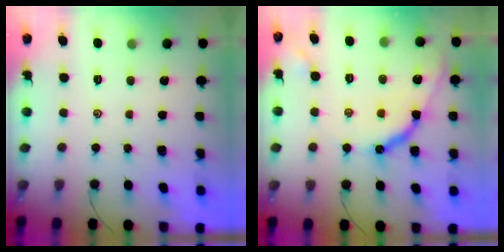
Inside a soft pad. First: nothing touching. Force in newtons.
{"total": 10.6, "press": 10.5, "slide": 0.4}